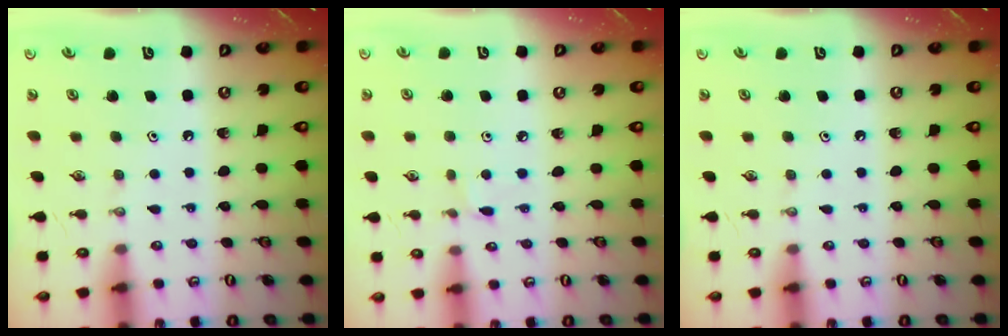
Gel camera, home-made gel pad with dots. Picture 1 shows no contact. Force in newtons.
{"total": 2.3, "press": 2.3, "slide": 0.3}
{"total": 0.0}